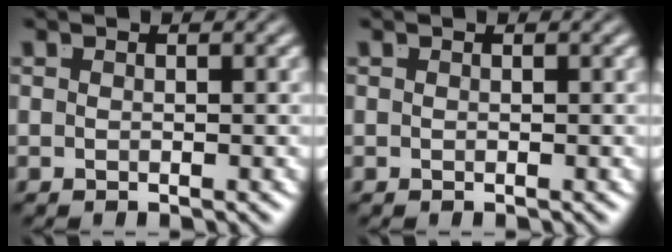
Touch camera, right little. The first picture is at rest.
{"total": 0.0}